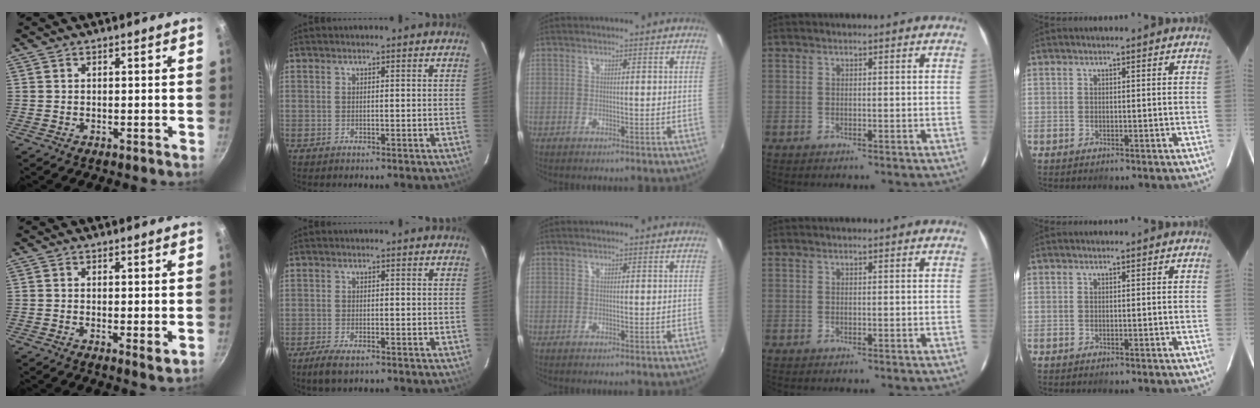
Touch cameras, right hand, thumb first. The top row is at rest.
{"thumb": {"total": 2.7, "force": [0.1, 0.8, 2.6], "torque": [-0.041, -0.011, 0.001]}, "index": {"total": 4.3, "force": [-3.1, 1.4, 2.7], "torque": [-0.069, -0.011, -0.056]}}